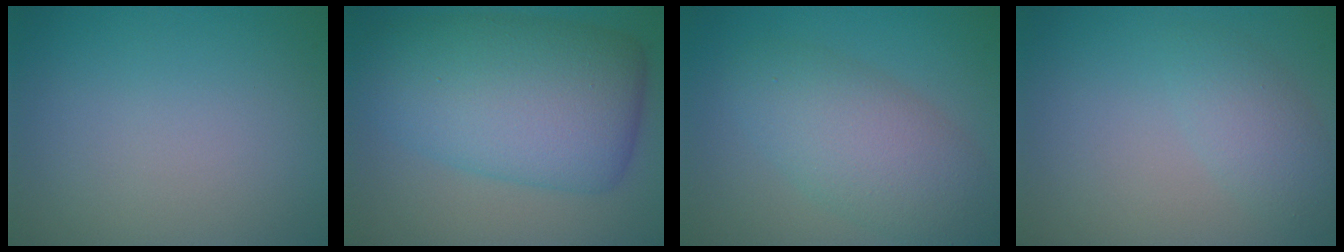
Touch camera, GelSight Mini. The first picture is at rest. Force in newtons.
{"total": 10.5, "press": 10.5, "slide": 0.2}
{"total": 5.9, "press": 5.9, "slide": 0.1}
{"total": 2.4, "press": 2.4, "slide": 0.2}